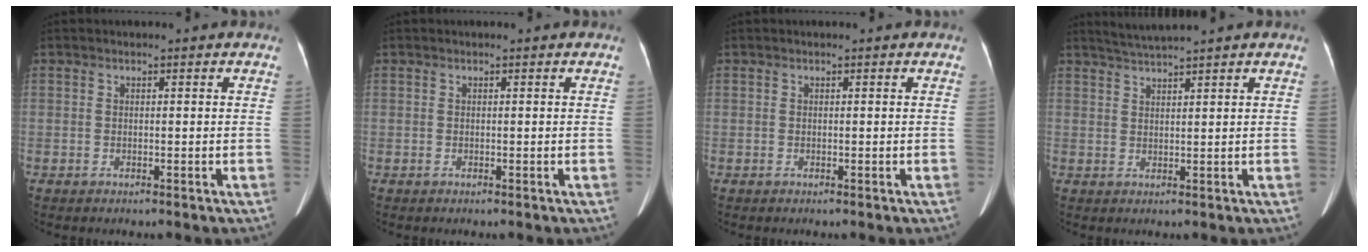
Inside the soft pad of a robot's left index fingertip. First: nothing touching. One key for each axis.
{"total": 0.0}
{"total": 0.0}
{"total": 3.4, "fx": 3.1, "fy": -1.2, "fz": 0.8, "tx": -0.019, "ty": 0.008, "tz": 0.063}